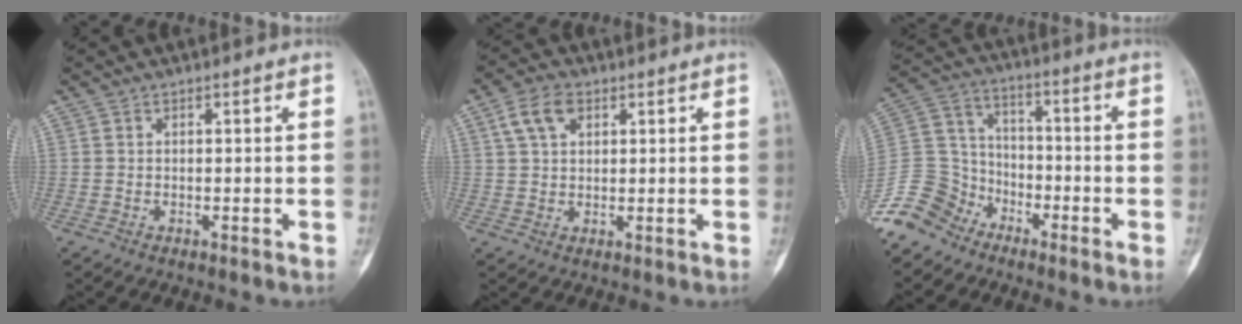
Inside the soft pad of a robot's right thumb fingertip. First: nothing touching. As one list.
[{"total": 8.0, "force": [3.6, 5.1, 5.0], "torque": [-0.079, 0.001, 0.066]}, {"total": 13.3, "force": [-9.6, 8.7, 2.9], "torque": [-0.060, 0.070, -0.191]}]